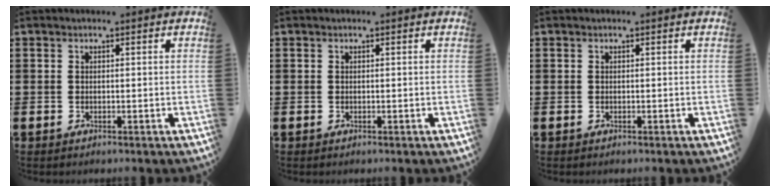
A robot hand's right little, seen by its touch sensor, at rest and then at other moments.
{"total": 0.0}
{"total": 0.0}